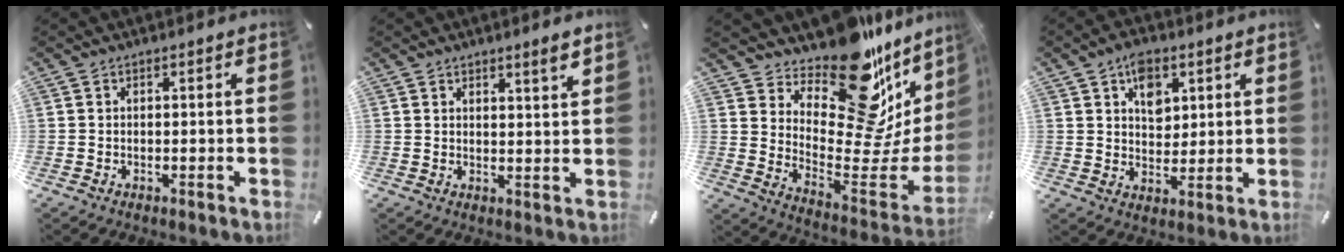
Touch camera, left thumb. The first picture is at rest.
{"total": 2.8, "force": [2.5, 0.5, 1.2], "torque": [-0.018, -0.012, 0.044]}
{"total": 22.5, "force": [15.6, 10.1, 12.6], "torque": [-0.142, -0.139, 0.253]}
{"total": 7.6, "force": [3.5, 5.6, 3.6], "torque": [-0.040, -0.009, 0.058]}